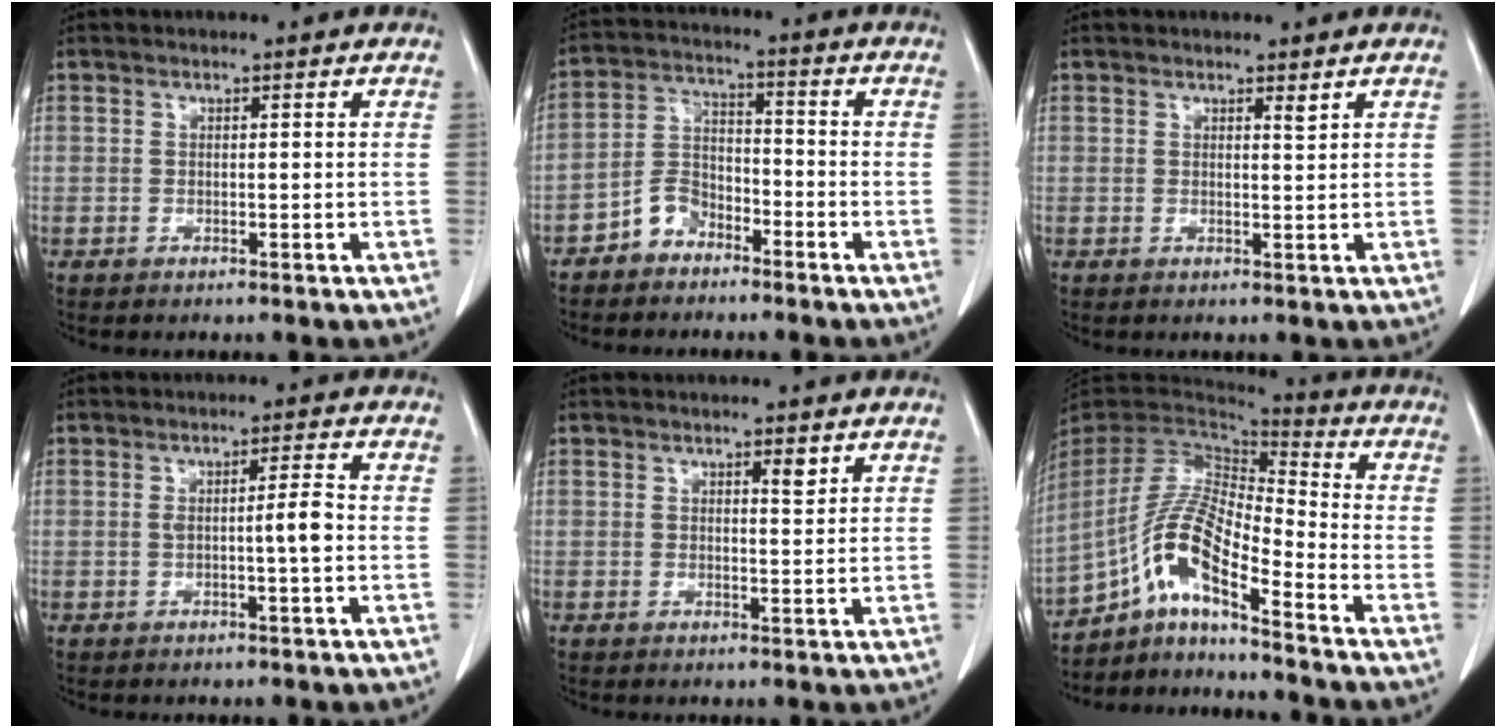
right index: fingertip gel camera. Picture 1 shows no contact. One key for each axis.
{"total": 5.6, "fx": -3.9, "fy": 3.5, "fz": 2.1, "tx": -0.045, "ty": 0.013, "tz": -0.077}
{"total": 1.0, "fx": 0.8, "fy": 0.0, "fz": 0.6, "tx": -0.009, "ty": -0.008, "tz": 0.012}
{"total": 3.5, "fx": -0.4, "fy": -0.1, "fz": 3.4, "tx": -0.058, "ty": 0.001, "tz": -0.006}
{"total": 2.0, "fx": 1.2, "fy": 0.4, "fz": 1.5, "tx": -0.023, "ty": -0.005, "tz": 0.018}
{"total": 11.6, "fx": -6.9, "fy": 1.6, "fz": 9.2, "tx": -0.194, "ty": 0.013, "tz": -0.133}